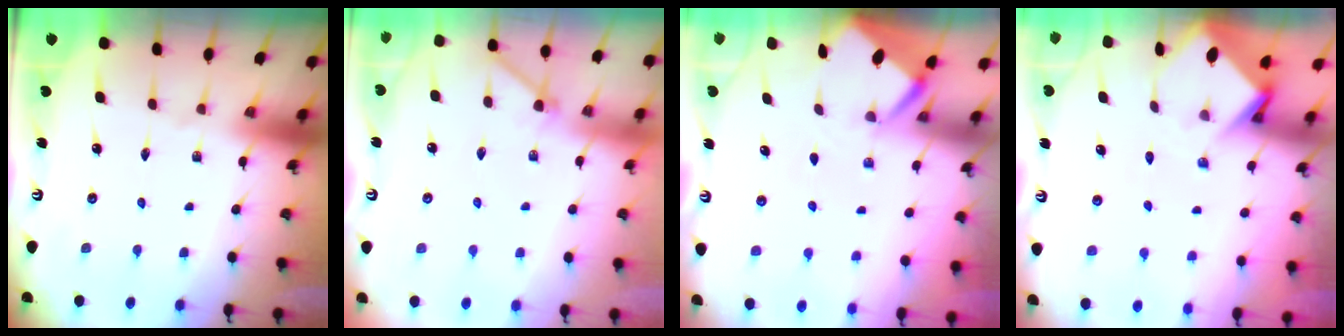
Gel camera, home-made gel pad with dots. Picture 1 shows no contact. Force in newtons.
{"total": 3.1, "press": 3.1, "slide": 0.4}
{"total": 2.6, "press": 2.6, "slide": 0.0}
{"total": 3.4, "press": 3.3, "slide": 0.3}